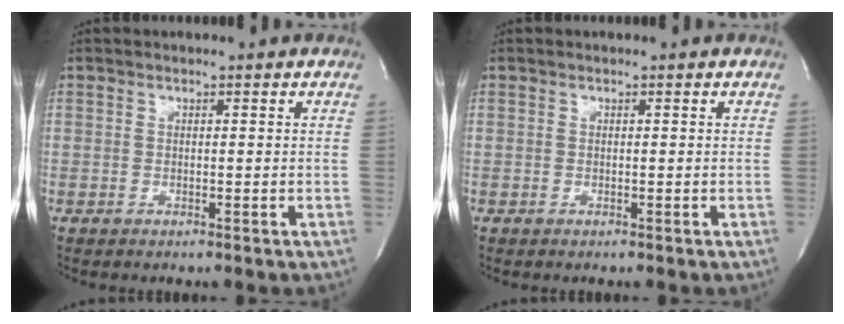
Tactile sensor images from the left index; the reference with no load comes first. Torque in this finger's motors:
{"motor_torque": [-0.14, 0.27, 0.03, 0.02]}